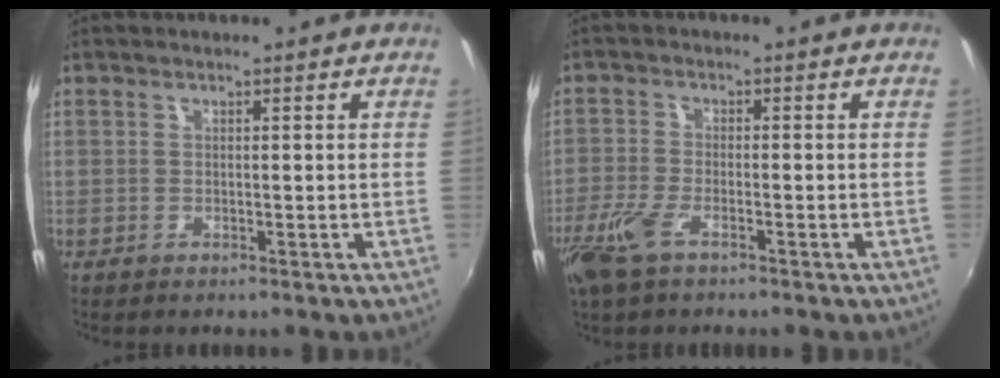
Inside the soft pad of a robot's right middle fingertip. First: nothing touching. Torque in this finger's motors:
{"motor_torque": [0.85, -0.78, 0.29, 0.10]}